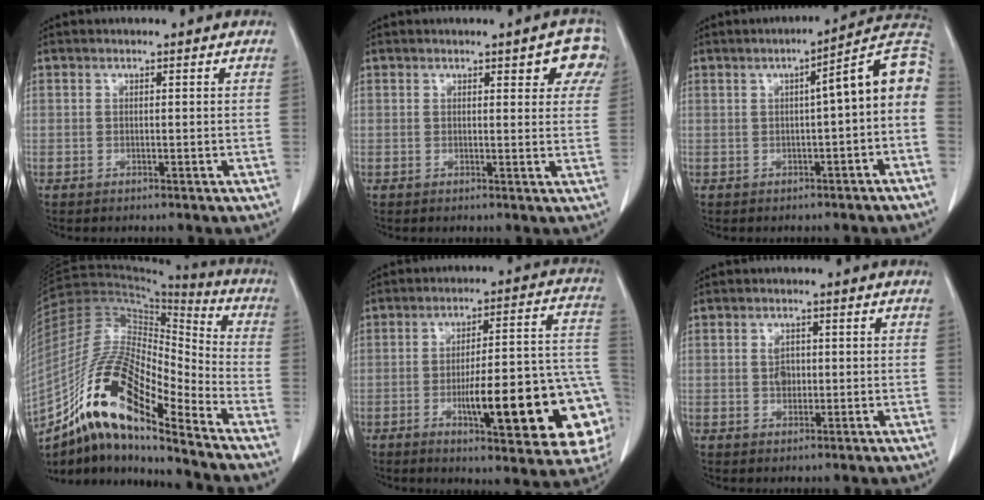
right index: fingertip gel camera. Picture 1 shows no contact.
{"total": 4.9, "force": [2.6, 1.8, 3.8], "torque": [-0.030, 0.006, 0.021]}
{"total": 9.1, "force": [0.0, 1.1, 9.0], "torque": [-0.114, 0.033, -0.007]}
{"total": 20.3, "force": [-13.4, 4.0, 14.8], "torque": [-0.302, 0.001, -0.241]}
{"total": 22.2, "force": [-6.3, 4.0, 20.9], "torque": [-0.201, 0.022, -0.073]}
{"total": 2.6, "force": [0.1, 1.8, 1.9], "torque": [-0.031, 0.001, 0.004]}